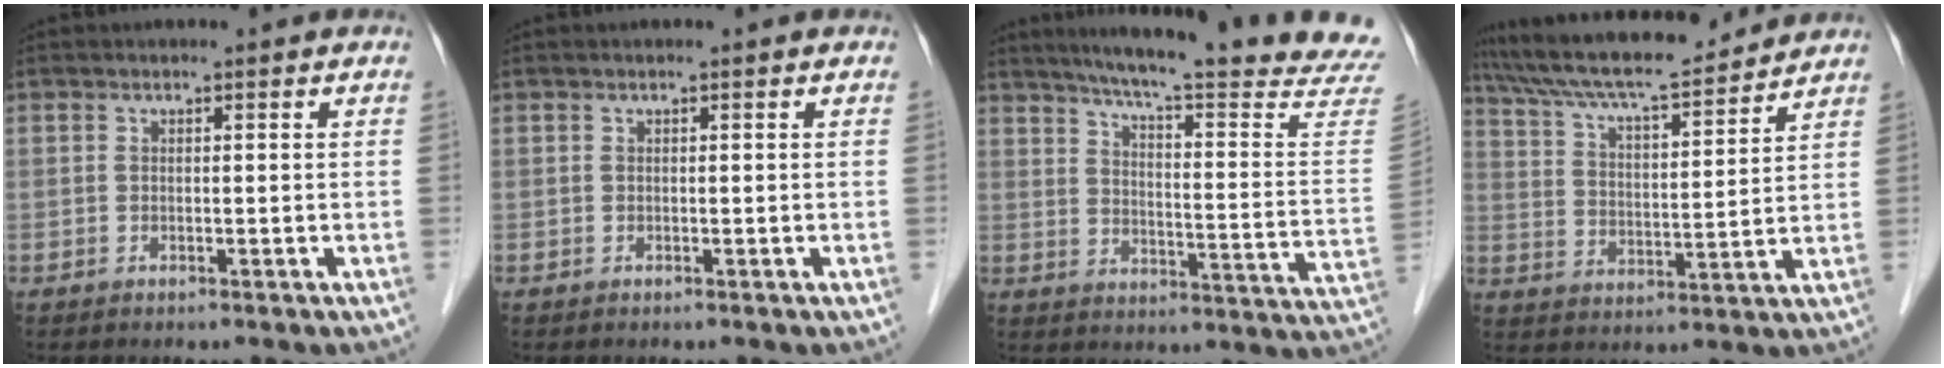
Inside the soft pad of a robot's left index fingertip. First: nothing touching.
{"total": 0.0}
{"total": 24.7, "force": [22.0, -0.2, 11.3], "torque": [-0.162, -0.082, 0.268]}
{"total": 16.9, "force": [15.4, 1.7, 6.7], "torque": [-0.125, 0.016, 0.252]}